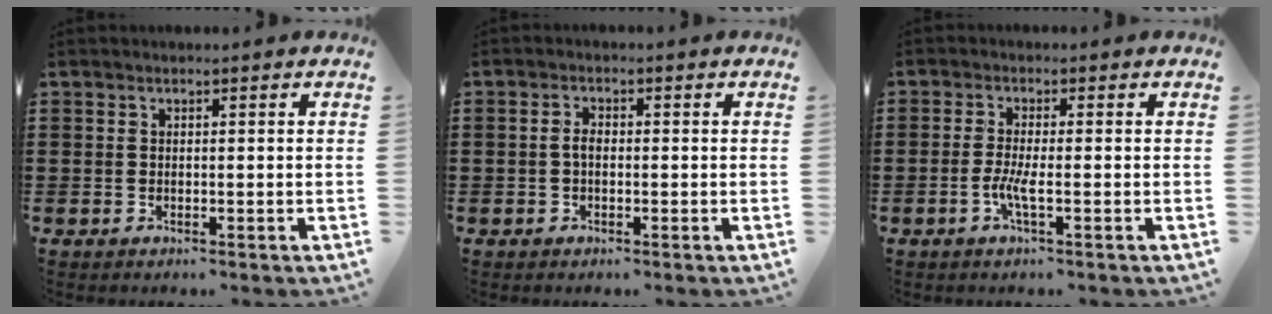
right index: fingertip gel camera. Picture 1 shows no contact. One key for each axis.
{"total": 1.7, "fx": -0.3, "fy": 0.9, "fz": 1.4, "tx": -0.036, "ty": -0.001, "tz": -0.009}
{"total": 3.5, "fx": -1.2, "fy": 0.3, "fz": 3.3, "tx": -0.070, "ty": -0.009, "tz": -0.026}